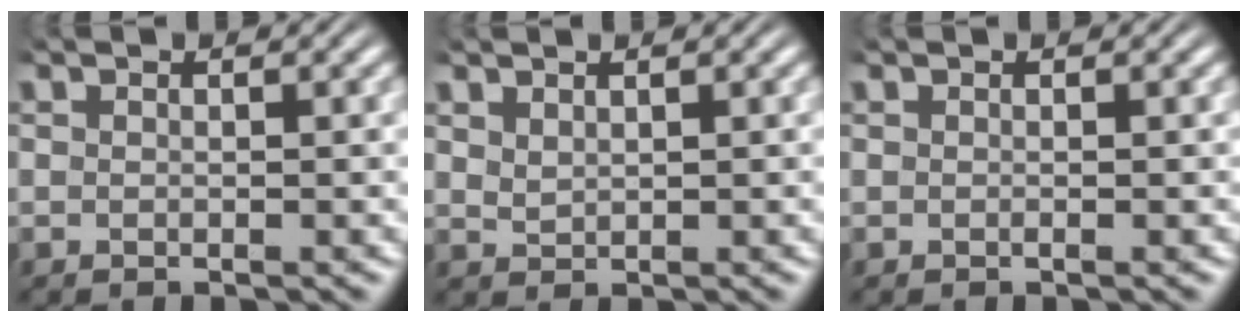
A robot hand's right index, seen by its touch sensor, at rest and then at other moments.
{"total": 1.2, "force": [1.2, -0.1, 0.3], "torque": [-0.005, -0.004, 0.033]}
{"total": 0.0}